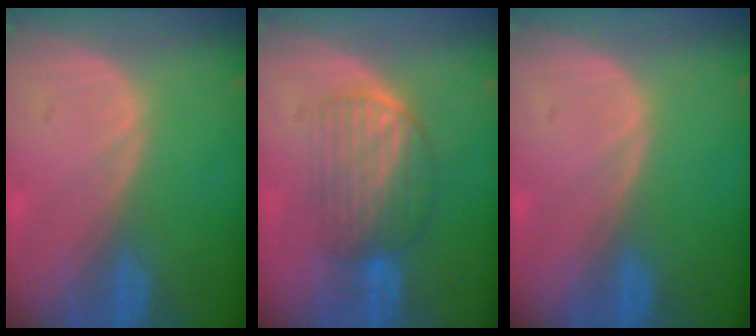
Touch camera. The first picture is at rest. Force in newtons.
{"total": 6.2, "press": 6.1, "slide": 1.4}
{"total": 0.0}